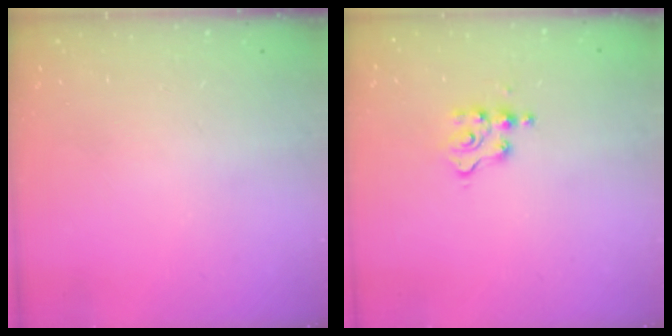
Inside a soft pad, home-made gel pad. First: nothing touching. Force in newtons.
{"total": 2.3, "press": 2.2, "slide": 0.3}